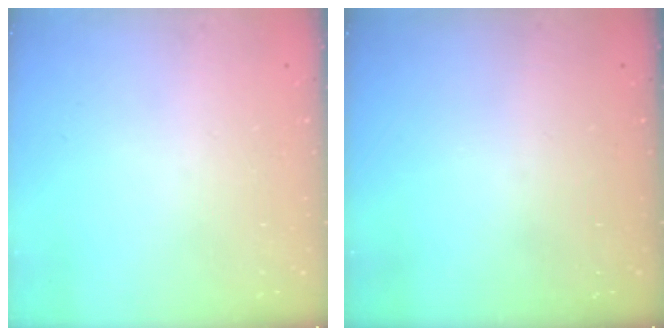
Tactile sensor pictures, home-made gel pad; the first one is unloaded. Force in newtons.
{"total": 0.0}